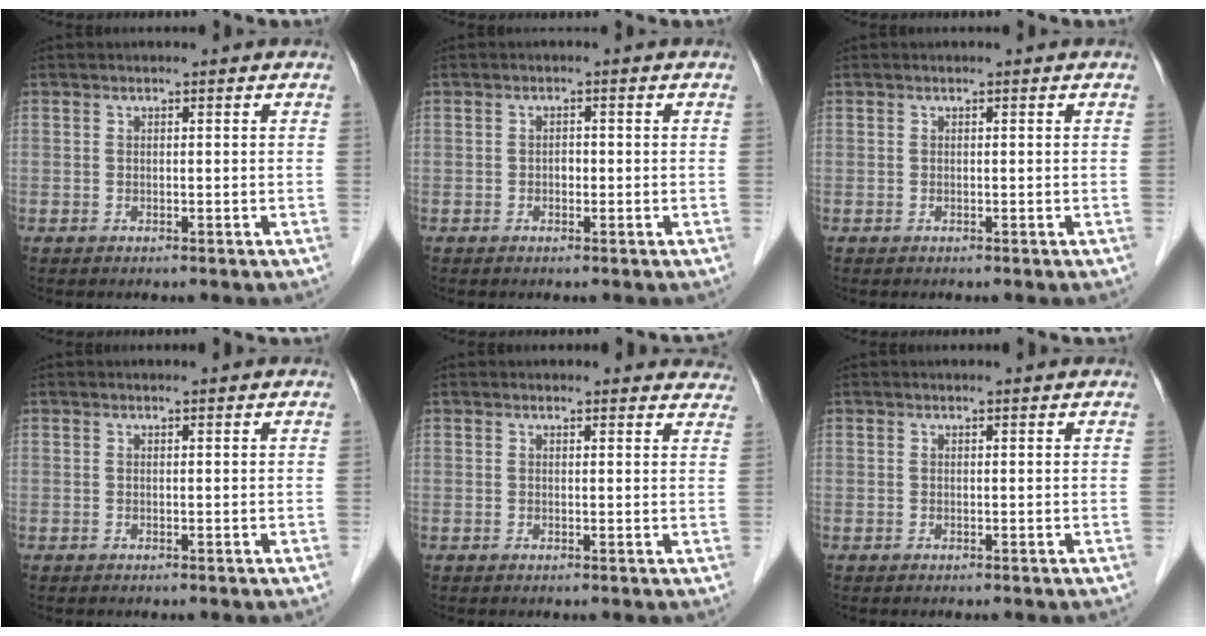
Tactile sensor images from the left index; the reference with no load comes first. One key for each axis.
{"total": 1.0, "fx": -0.2, "fy": 0.7, "fz": 0.6, "tx": -0.009, "ty": 0.003, "tz": -0.006}
{"total": 0.0}
{"total": 0.8, "fx": 0.8, "fy": 0.0, "fz": 0.3, "tx": -0.008, "ty": 0.005, "tz": 0.013}
{"total": 9.7, "fx": 9.3, "fy": 2.5, "fz": 1.4, "tx": 0.021, "ty": 0.001, "tz": 0.074}
{"total": 1.3, "fx": 1.2, "fy": 0.1, "fz": 0.3, "tx": -0.009, "ty": 0.006, "tz": 0.018}